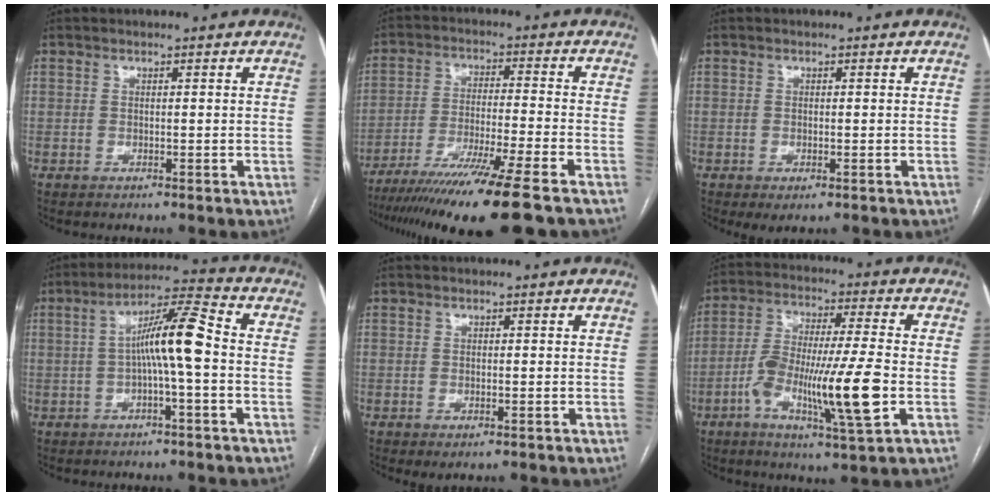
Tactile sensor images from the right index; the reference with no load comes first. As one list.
[{"total": 17.7, "force": [-13.6, -1.2, 11.2], "torque": [-0.176, -0.048, -0.223]}, {"total": 2.2, "force": [-1.0, 0.8, 1.8], "torque": [-0.027, -0.004, -0.008]}, {"total": 9.2, "force": [-0.6, 0.4, 9.2], "torque": [-0.161, 0.025, -0.015]}, {"total": 1.6, "force": [-0.7, 0.6, 1.3], "torque": [-0.020, -0.003, -0.005]}, {"total": 14.6, "force": [-4.1, 1.0, 14.0], "torque": [-0.265, -0.005, -0.072]}]